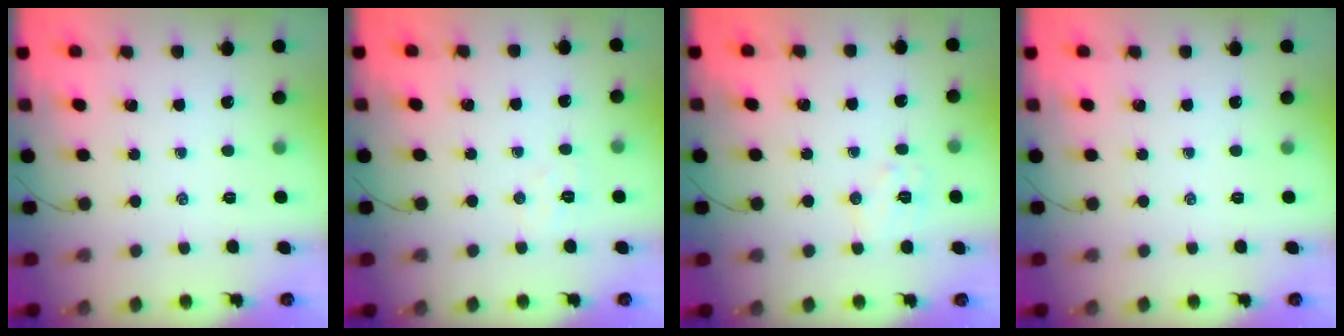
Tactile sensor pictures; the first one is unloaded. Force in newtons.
{"total": 3.8, "press": 3.7, "slide": 0.8}
{"total": 7.3, "press": 7.2, "slide": 0.9}
{"total": 0.0}